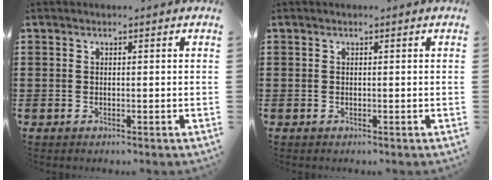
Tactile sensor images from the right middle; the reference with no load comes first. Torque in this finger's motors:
{"motor_torque": [-0.02, 0.02, 0.00, 0.00]}